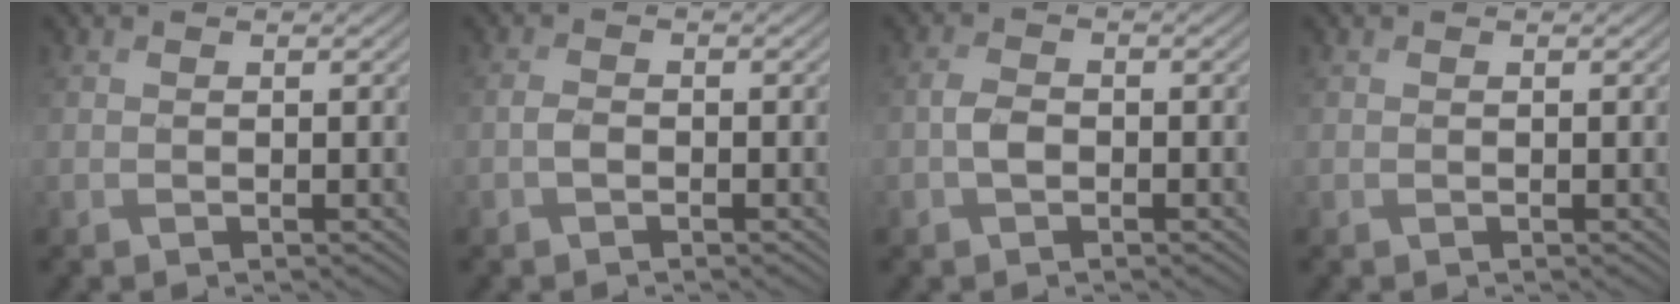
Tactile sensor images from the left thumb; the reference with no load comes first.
{"total": 1.3, "force": [-0.7, 0.7, 0.8], "torque": [-0.018, 0.002, -0.016]}
{"total": 2.0, "force": [-0.8, 1.2, 1.4], "torque": [-0.032, 0.004, -0.020]}
{"total": 0.0}